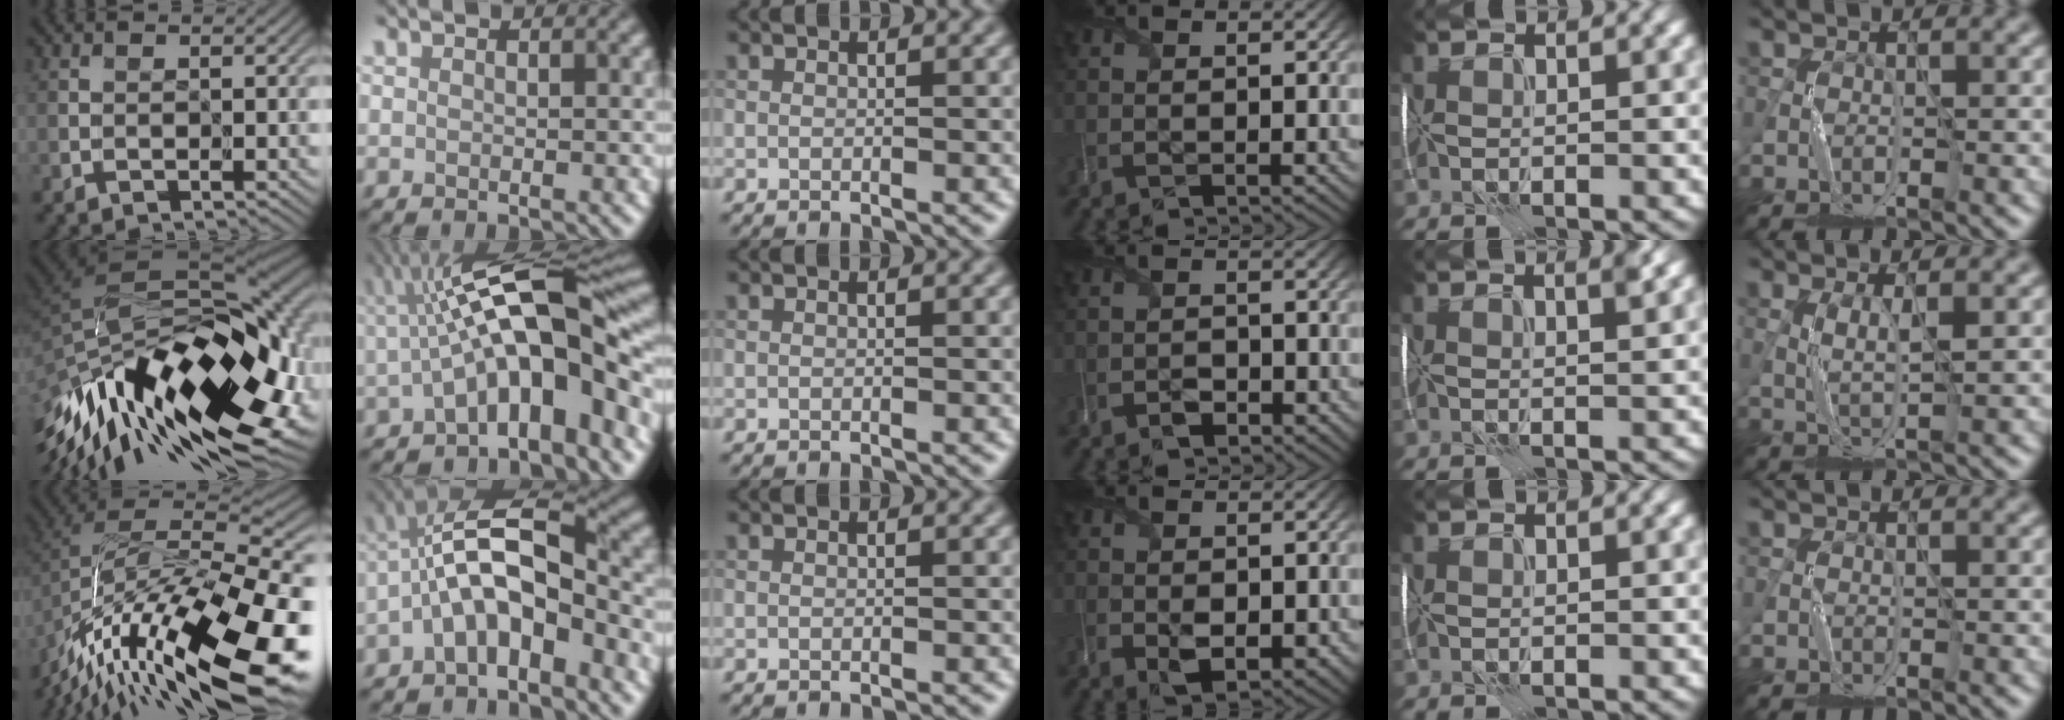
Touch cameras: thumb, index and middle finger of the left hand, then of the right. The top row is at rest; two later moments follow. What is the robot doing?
{"motion": "wrap", "object": "thread"}